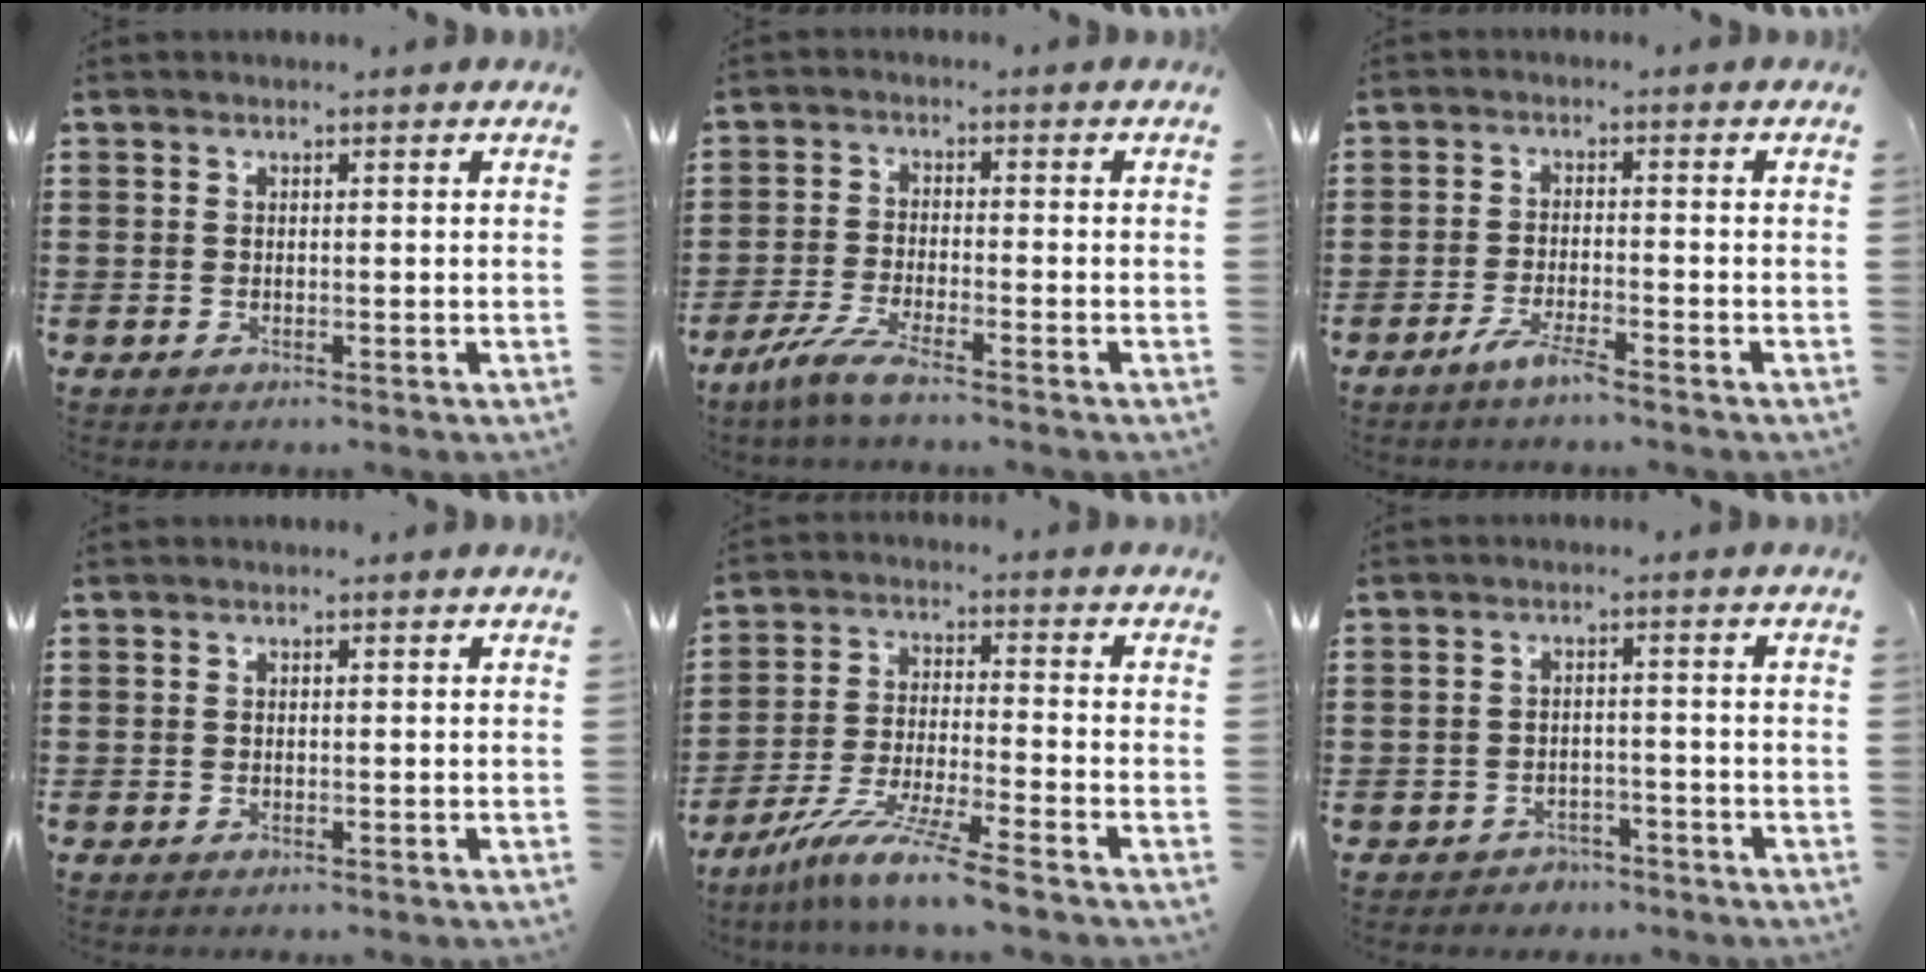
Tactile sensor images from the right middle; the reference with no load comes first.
{"total": 4.9, "force": [-3.8, -0.1, 3.1], "torque": [-0.078, -0.018, -0.076]}
{"total": 3.5, "force": [-2.5, 0.3, 2.4], "torque": [-0.053, -0.004, -0.047]}
{"total": 0.0}
{"total": 9.1, "force": [-7.6, -0.6, 4.9], "torque": [-0.098, -0.012, -0.150]}
{"total": 2.4, "force": [-2.2, 0.9, -0.2], "torque": [-0.005, 0.003, -0.050]}